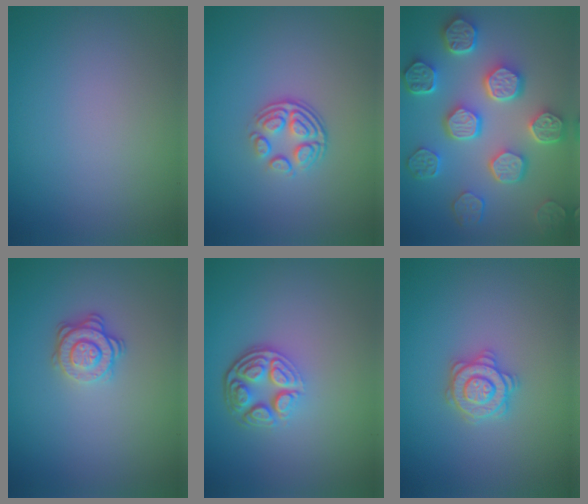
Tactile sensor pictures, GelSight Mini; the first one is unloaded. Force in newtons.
{"total": 3.7, "press": 2.6, "slide": 2.7}
{"total": 8.3, "press": 6.5, "slide": 5.2}
{"total": 3.0, "press": 2.6, "slide": 1.5}
{"total": 4.6, "press": 3.5, "slide": 3.1}
{"total": 3.3, "press": 3.3, "slide": 0.5}